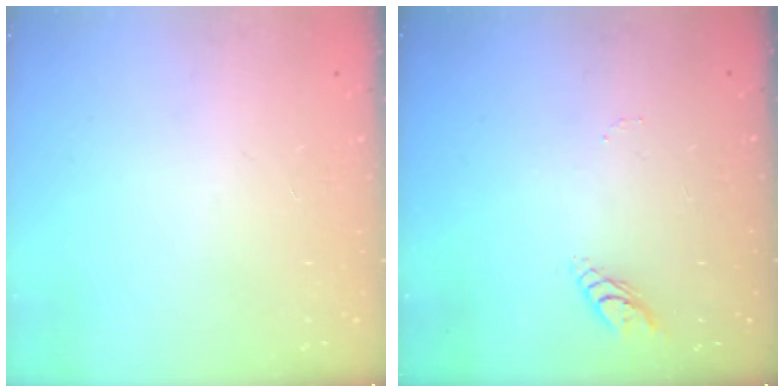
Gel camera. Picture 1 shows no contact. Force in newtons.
{"total": 4.0, "press": 4.0, "slide": 0.4}